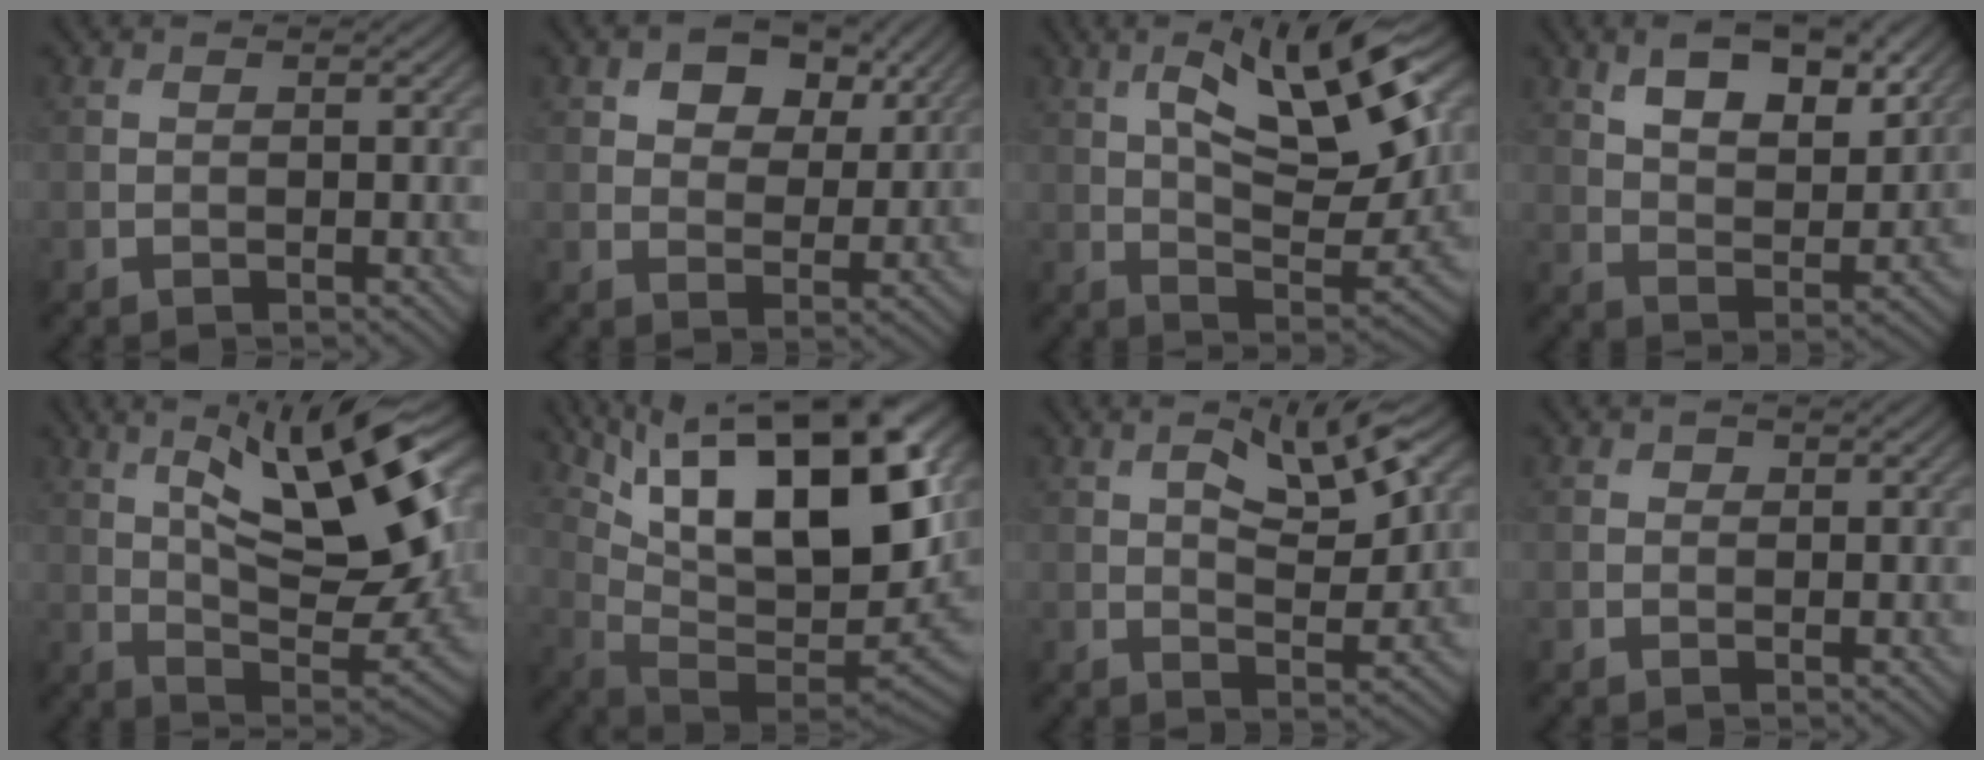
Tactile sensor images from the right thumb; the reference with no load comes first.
{"total": 7.5, "force": [4.1, 4.5, 4.3], "torque": [-0.072, -0.005, 0.065]}
{"total": 13.9, "force": [5.3, 4.8, 11.9], "torque": [-0.208, -0.001, 0.086]}
{"total": 10.0, "force": [5.5, 4.5, 7.1], "torque": [-0.115, -0.003, 0.095]}
{"total": 16.0, "force": [5.5, 5.3, 14.1], "torque": [-0.237, 0.006, 0.090]}
{"total": 20.6, "force": [10.1, 7.4, 16.4], "torque": [-0.267, 0.036, 0.161]}
{"total": 7.9, "force": [3.3, 3.0, 6.6], "torque": [-0.107, 0.003, 0.053]}
{"total": 0.7, "force": [0.3, 0.6, 0.2], "torque": [0.001, -0.005, 0.001]}